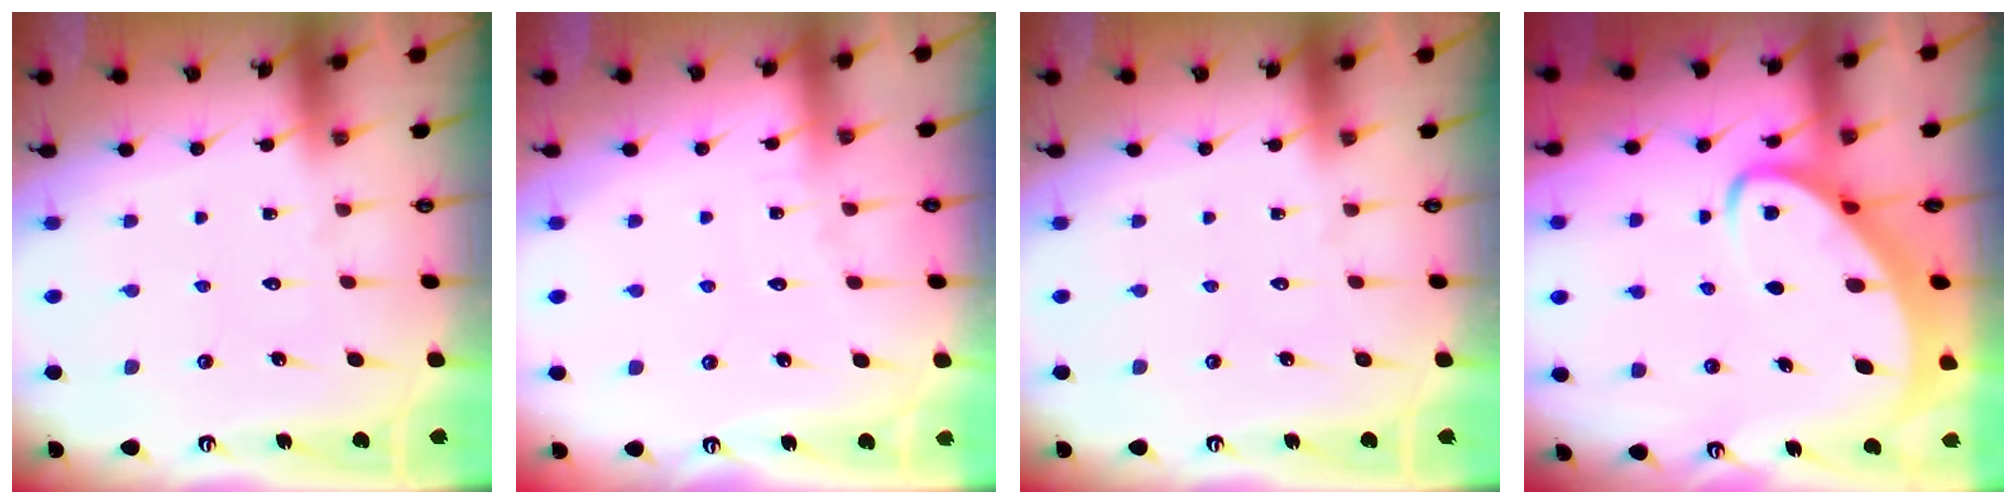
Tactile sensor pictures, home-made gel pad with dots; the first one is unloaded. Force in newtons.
{"total": 3.3, "press": 3.3, "slide": 0.4}
{"total": 0.0}
{"total": 4.7, "press": 4.7, "slide": 0.6}